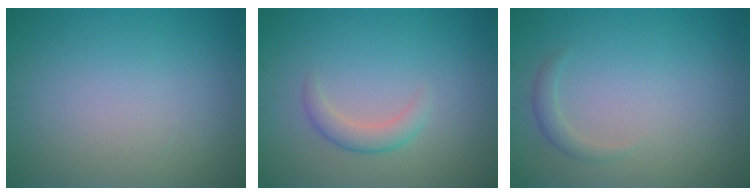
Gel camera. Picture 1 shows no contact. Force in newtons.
{"total": 2.0, "press": 2.0, "slide": 0.1}
{"total": 1.2, "press": 1.2, "slide": 0.1}